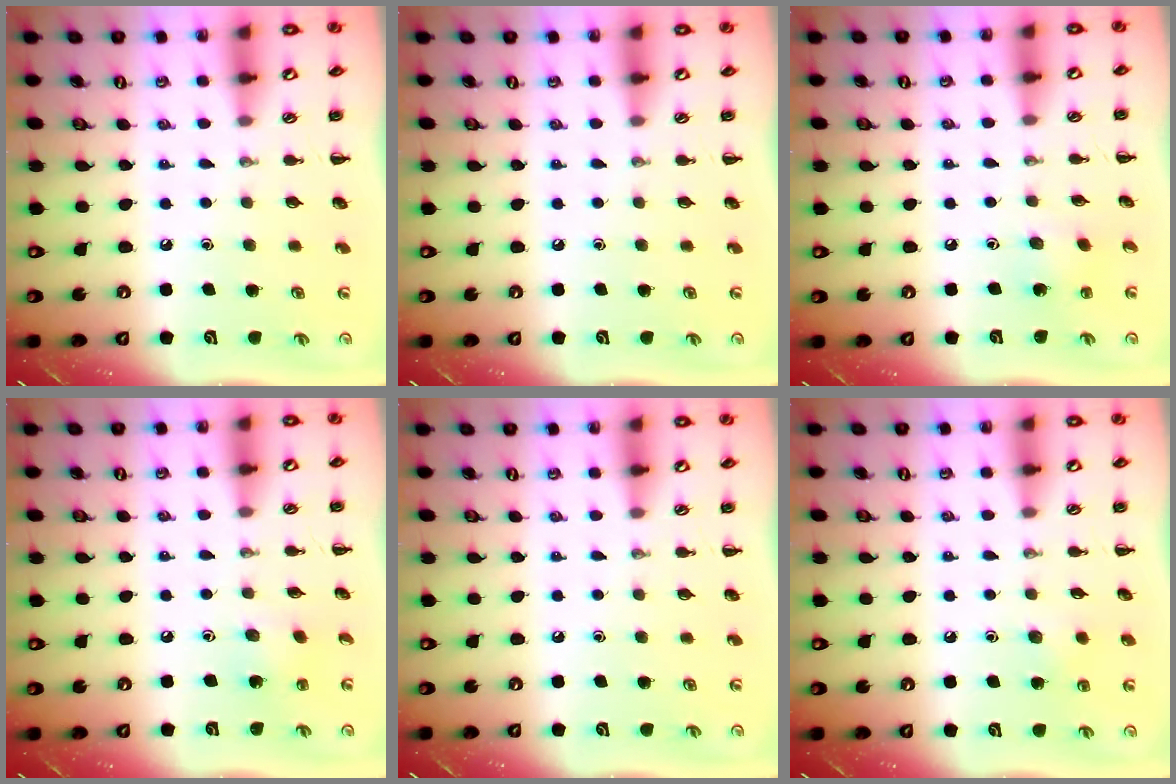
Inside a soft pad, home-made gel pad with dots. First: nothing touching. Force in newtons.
{"total": 0.0}
{"total": 2.1, "press": 2.0, "slide": 0.6}
{"total": 2.1, "press": 2.0, "slide": 0.6}
{"total": 0.0}
{"total": 4.2, "press": 4.0, "slide": 1.3}